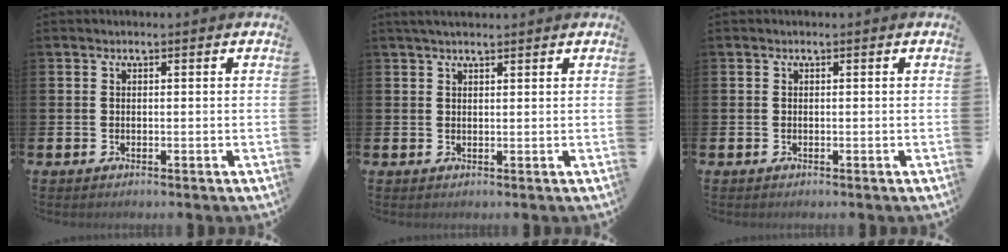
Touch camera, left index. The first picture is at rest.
{"total": 2.1, "force": [1.9, 0.5, 0.8], "torque": [-0.018, 0.003, 0.033]}
{"total": 0.0}